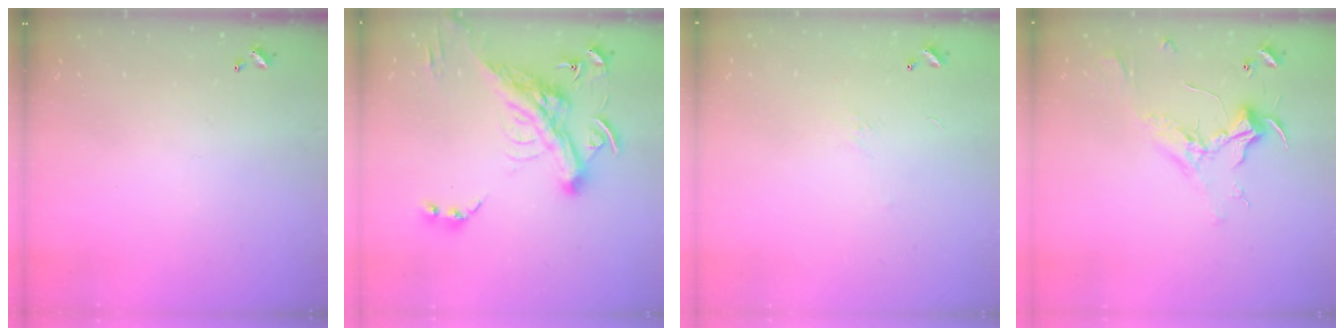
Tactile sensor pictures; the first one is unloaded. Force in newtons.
{"total": 9.2, "press": 8.9, "slide": 2.3}
{"total": 5.4, "press": 5.4, "slide": 0.8}
{"total": 2.5, "press": 2.4, "slide": 0.8}